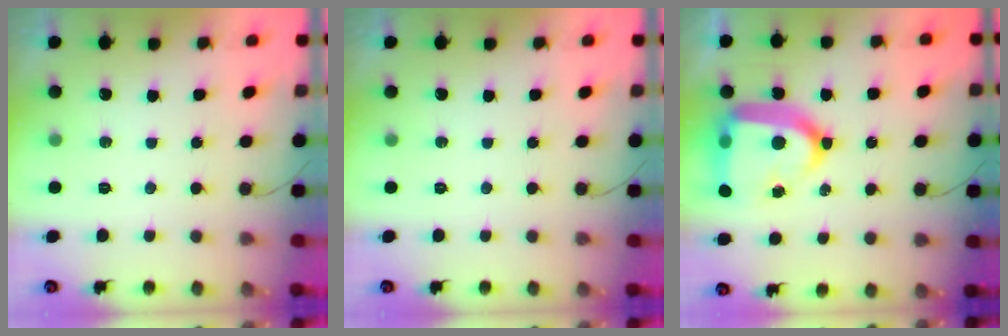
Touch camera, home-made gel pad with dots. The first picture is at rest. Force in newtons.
{"total": 0.0}
{"total": 21.3, "press": 21.2, "slide": 2.1}